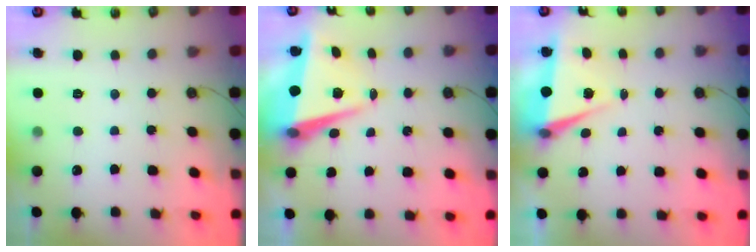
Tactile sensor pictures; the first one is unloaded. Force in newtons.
{"total": 8.0, "press": 7.8, "slide": 1.7}
{"total": 6.7, "press": 5.0, "slide": 4.4}